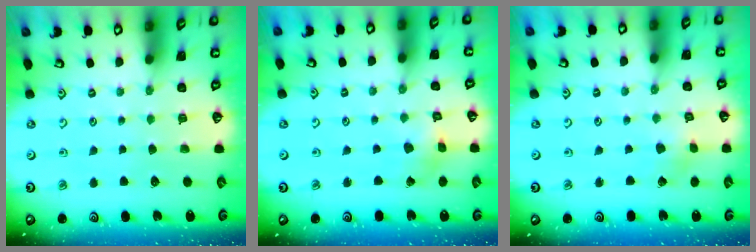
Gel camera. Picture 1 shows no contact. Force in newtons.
{"total": 2.4, "press": 2.4, "slide": 0.5}
{"total": 2.2, "press": 2.2, "slide": 0.2}